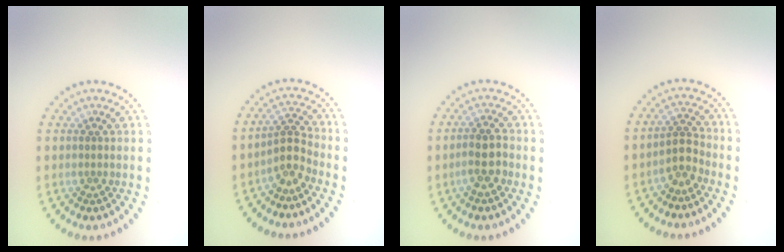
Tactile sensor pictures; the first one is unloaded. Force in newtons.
{"total": 2.4, "press": 1.6, "slide": 1.8}
{"total": 2.6, "press": 2.4, "slide": 1.0}
{"total": 1.7, "press": 1.4, "slide": 1.1}